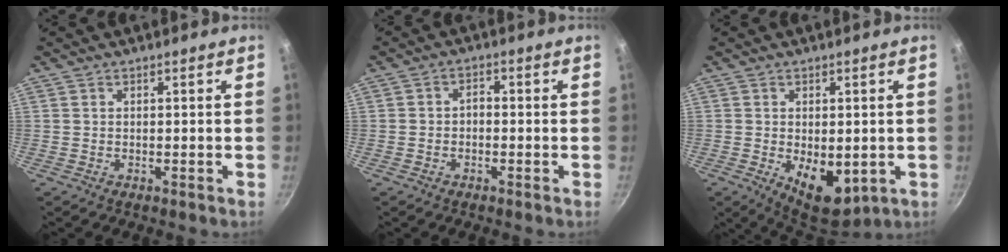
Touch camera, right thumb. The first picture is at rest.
{"total": 2.1, "force": [-0.8, 1.6, 1.3], "torque": [-0.016, 0.015, -0.015]}
{"total": 9.8, "force": [-1.8, 5.5, 7.9], "torque": [-0.088, -0.013, -0.009]}